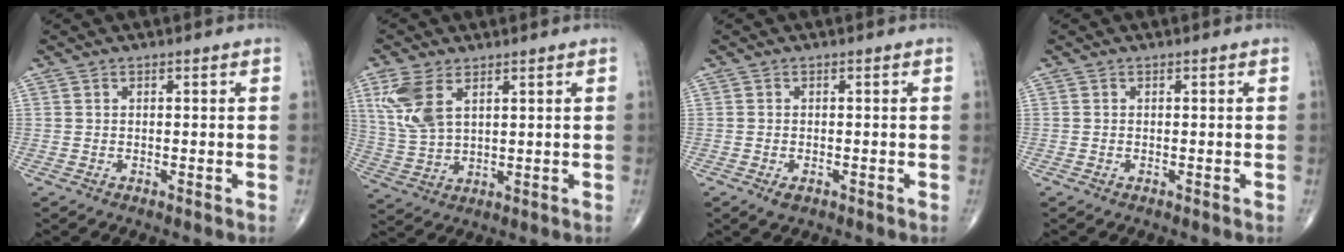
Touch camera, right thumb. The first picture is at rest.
{"total": 8.7, "force": [3.9, 4.4, 6.4], "torque": [-0.145, -0.006, 0.090]}
{"total": 1.5, "force": [-0.8, 0.9, 1.0], "torque": [-0.015, 0.000, -0.010]}
{"total": 0.0}